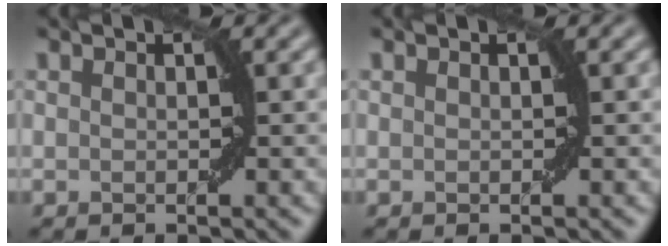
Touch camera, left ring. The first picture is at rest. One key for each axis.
{"total": 0.0}